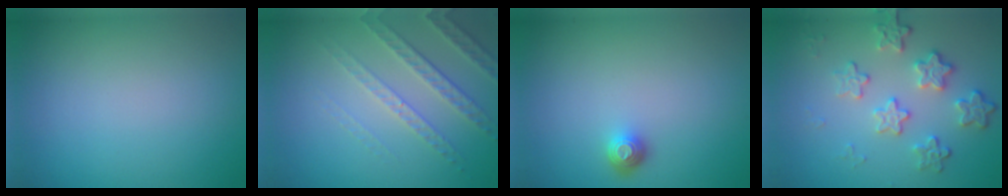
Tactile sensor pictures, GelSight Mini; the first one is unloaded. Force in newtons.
{"total": 3.4, "press": 3.2, "slide": 1.1}
{"total": 1.4, "press": 1.1, "slide": 0.9}
{"total": 3.9, "press": 3.2, "slide": 2.2}